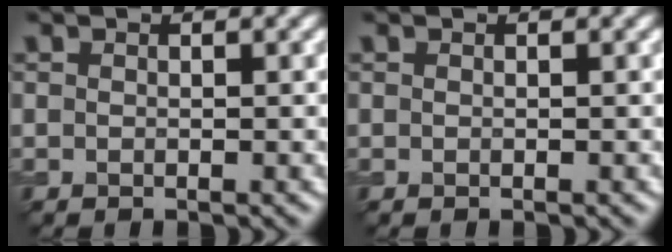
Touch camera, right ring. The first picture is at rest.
{"total": 0.0}